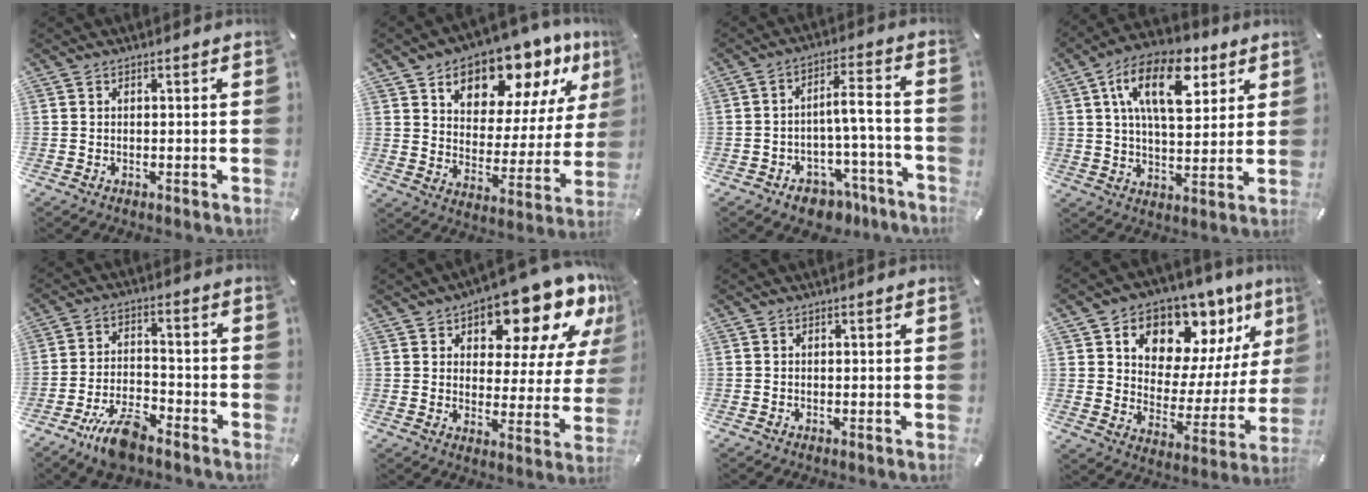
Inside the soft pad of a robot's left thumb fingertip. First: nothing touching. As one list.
[{"total": 14.5, "force": [10.9, 7.7, 5.6], "torque": [-0.089, -0.086, 0.190]}, {"total": 8.9, "force": [-3.7, 5.6, 5.9], "torque": [-0.089, 0.031, -0.061]}, {"total": 16.6, "force": [7.7, 8.6, 12.0], "torque": [-0.206, -0.015, 0.129]}, {"total": 10.3, "force": [-7.5, 3.9, 6.0], "torque": [-0.110, 0.041, -0.136]}, {"total": 15.2, "force": [11.1, 6.9, 7.7], "torque": [-0.107, -0.083, 0.185]}, {"total": 0.0}, {"total": 11.6, "force": [8.0, 7.8, 3.2], "torque": [-0.052, -0.082, 0.144]}]